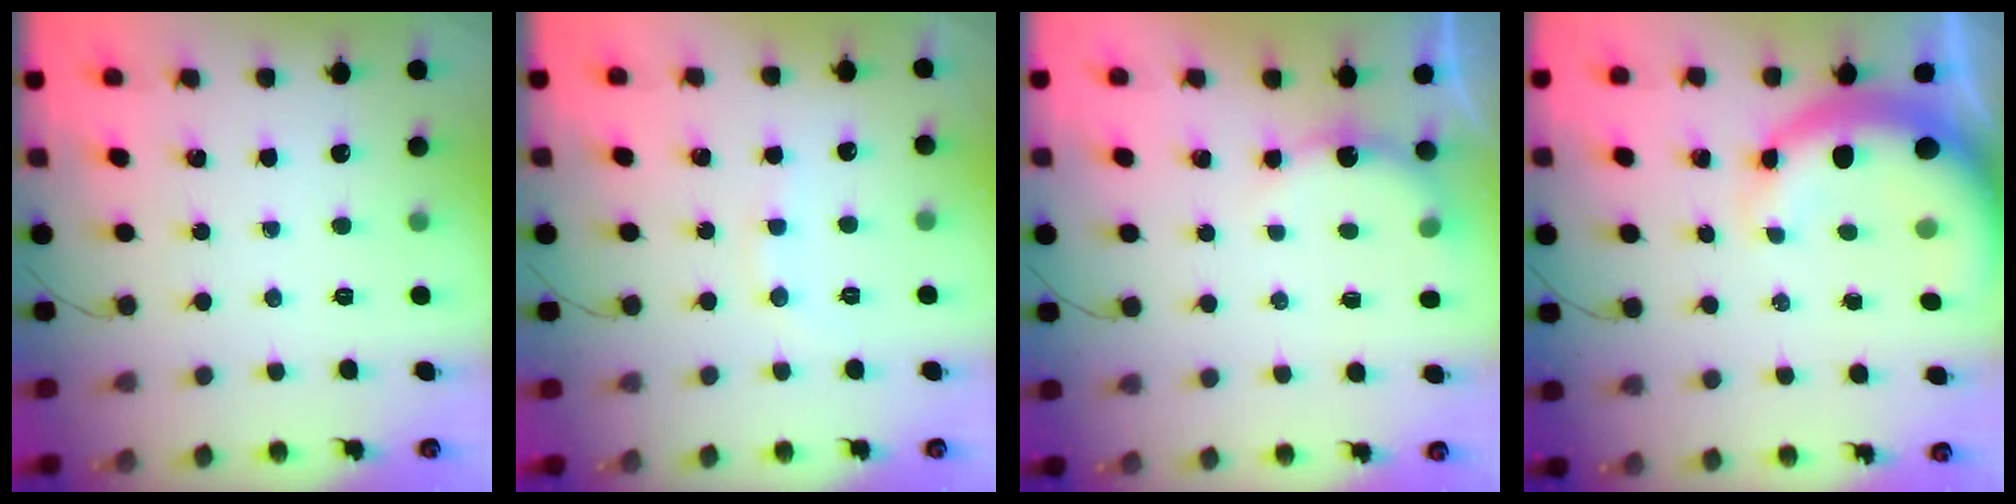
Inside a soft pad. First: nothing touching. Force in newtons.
{"total": 5.3, "press": 5.2, "slide": 1.1}
{"total": 3.8, "press": 3.8, "slide": 0.4}
{"total": 7.7, "press": 7.4, "slide": 1.9}